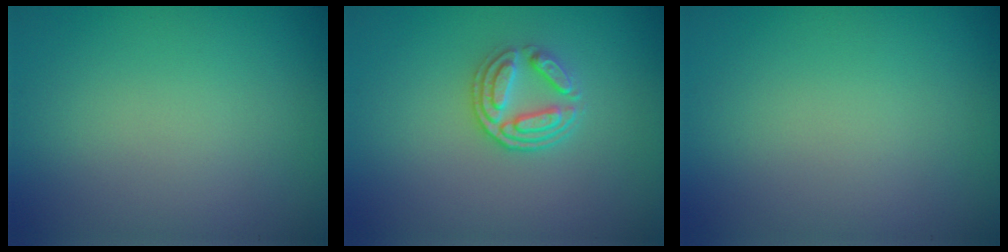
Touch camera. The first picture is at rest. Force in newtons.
{"total": 2.9, "press": 2.5, "slide": 1.6}
{"total": 0.0}